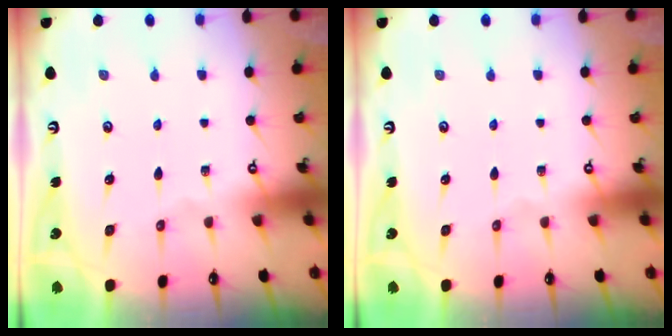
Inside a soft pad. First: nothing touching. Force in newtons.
{"total": 0.0}